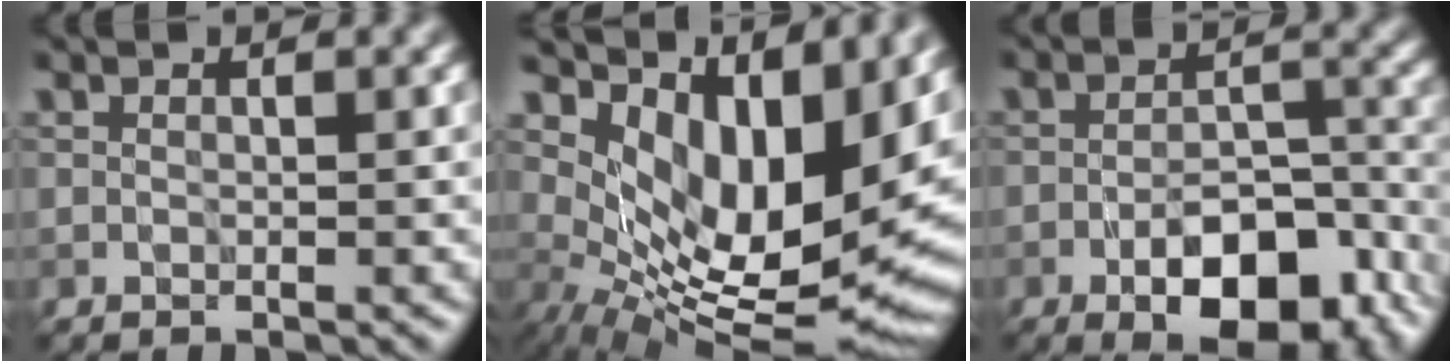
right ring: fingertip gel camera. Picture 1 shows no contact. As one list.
[{"total": 13.1, "force": [3.9, 6.1, 10.9], "torque": [-0.174, -0.015, 0.082]}, {"total": 9.0, "force": [-4.6, 4.1, 6.5], "torque": [-0.097, -0.003, -0.064]}]